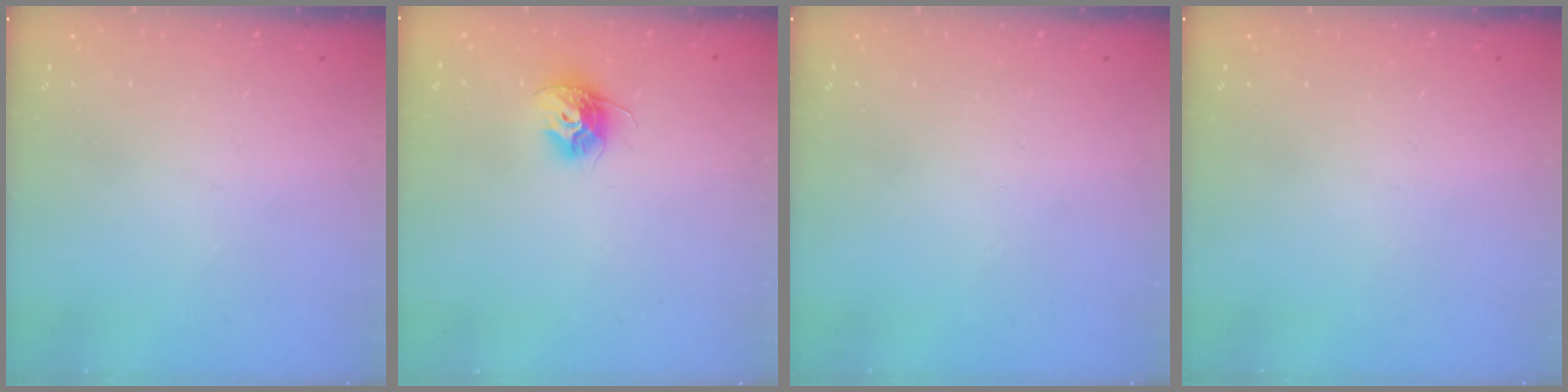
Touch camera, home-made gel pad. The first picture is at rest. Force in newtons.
{"total": 9.8, "press": 9.8, "slide": 0.3}
{"total": 0.0}
{"total": 0.0}